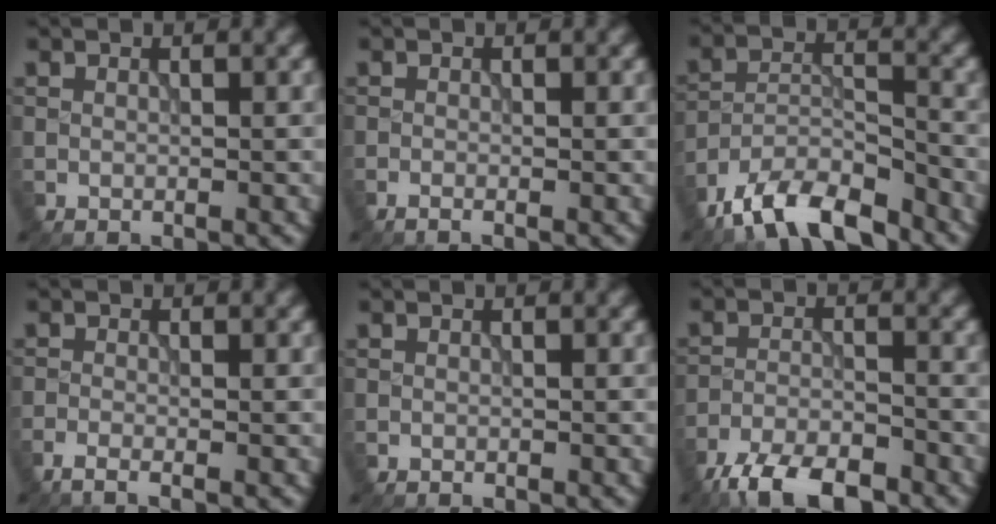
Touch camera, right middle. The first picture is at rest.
{"total": 1.0, "force": [-0.7, 0.2, 0.7], "torque": [-0.007, -0.005, -0.018]}
{"total": 8.1, "force": [-6.5, 2.6, 4.1], "torque": [-0.067, -0.005, -0.129]}
{"total": 2.0, "force": [-1.4, 0.4, 1.4], "torque": [-0.020, -0.007, -0.040]}
{"total": 0.0}
{"total": 7.0, "force": [-5.6, 2.1, 3.6], "torque": [-0.058, -0.006, -0.110]}